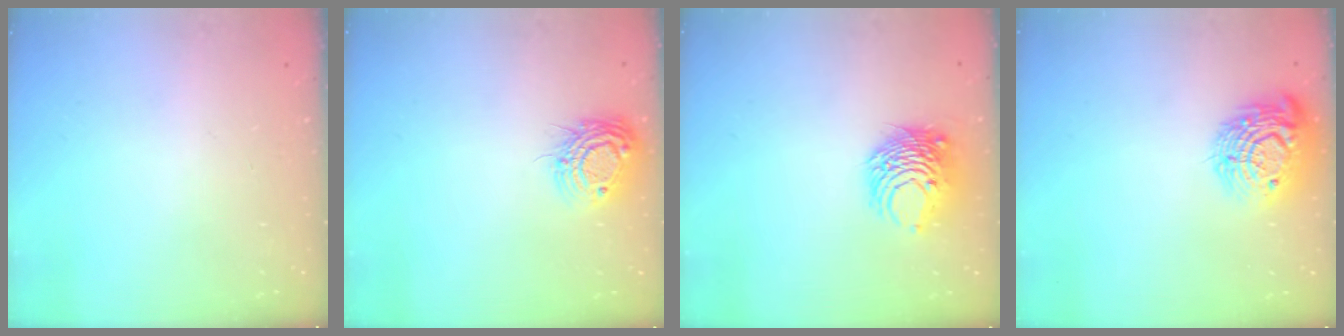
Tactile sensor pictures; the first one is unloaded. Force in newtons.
{"total": 11.0, "press": 10.9, "slide": 1.0}
{"total": 8.4, "press": 8.4, "slide": 0.8}
{"total": 16.5, "press": 16.5, "slide": 0.9}